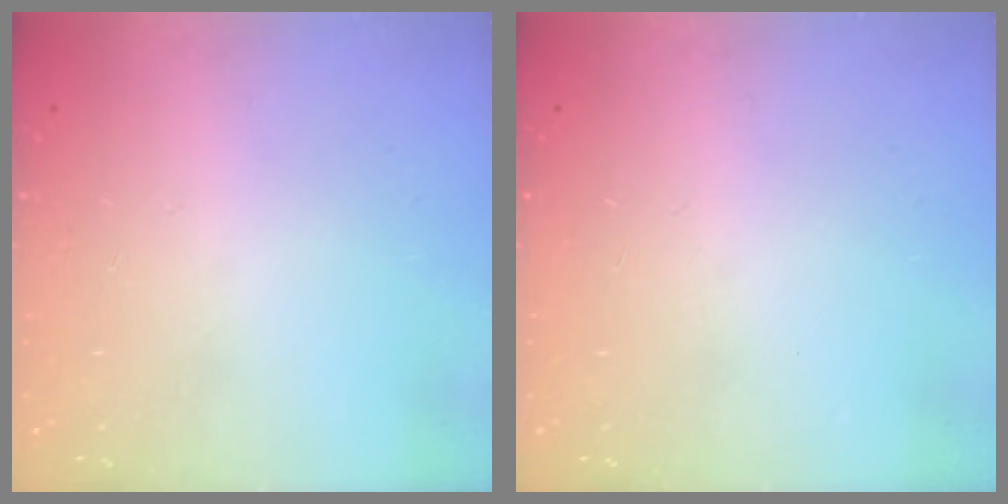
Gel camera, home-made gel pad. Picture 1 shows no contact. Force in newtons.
{"total": 0.0}